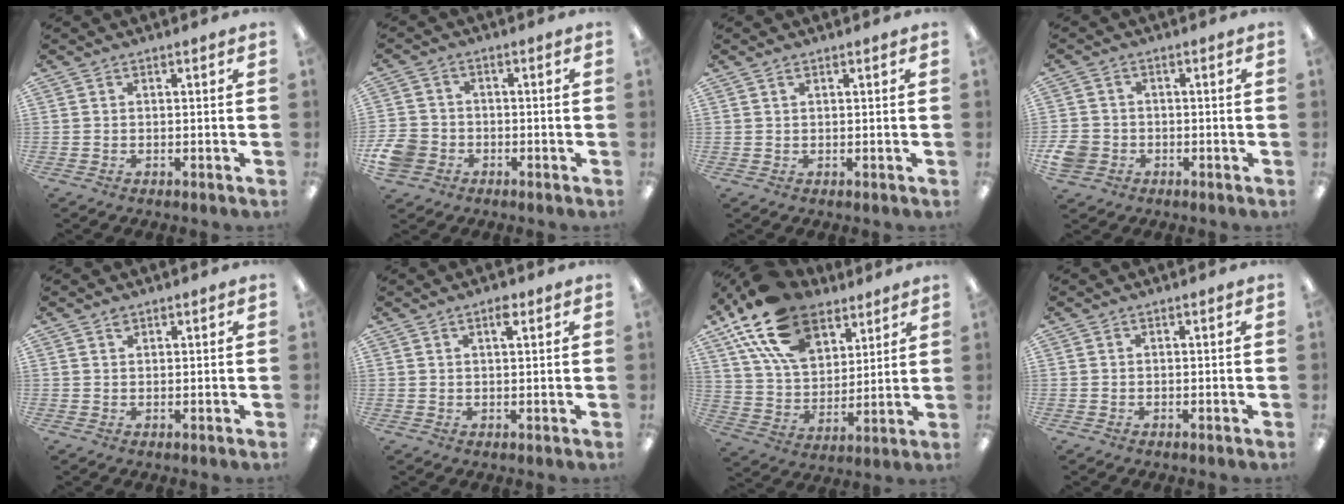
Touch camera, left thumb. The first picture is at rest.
{"total": 6.8, "force": [-2.5, 5.5, 3.1], "torque": [-0.083, 0.017, -0.048]}
{"total": 0.9, "force": [0.6, 0.4, 0.5], "torque": [-0.013, 0.002, 0.010]}
{"total": 4.8, "force": [-1.7, 4.1, 1.8], "torque": [-0.050, 0.007, -0.033]}
{"total": 1.2, "force": [0.9, 0.6, 0.4], "torque": [-0.010, -0.001, 0.018]}
{"total": 2.7, "force": [1.8, 0.8, 1.9], "torque": [-0.026, -0.003, 0.027]}
{"total": 20.9, "force": [12.6, 12.1, 11.4], "torque": [-0.220, -0.049, 0.230]}
{"total": 0.0}